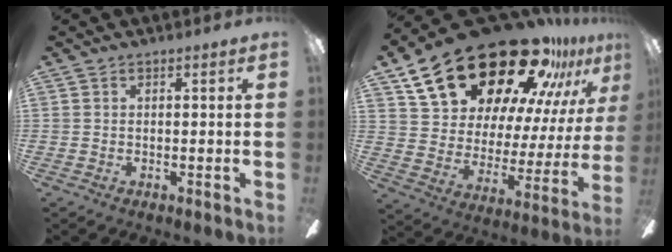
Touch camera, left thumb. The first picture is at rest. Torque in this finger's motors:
{"motor_torque": [2.07, 2.94, 1.39, -1.39, 0.32]}